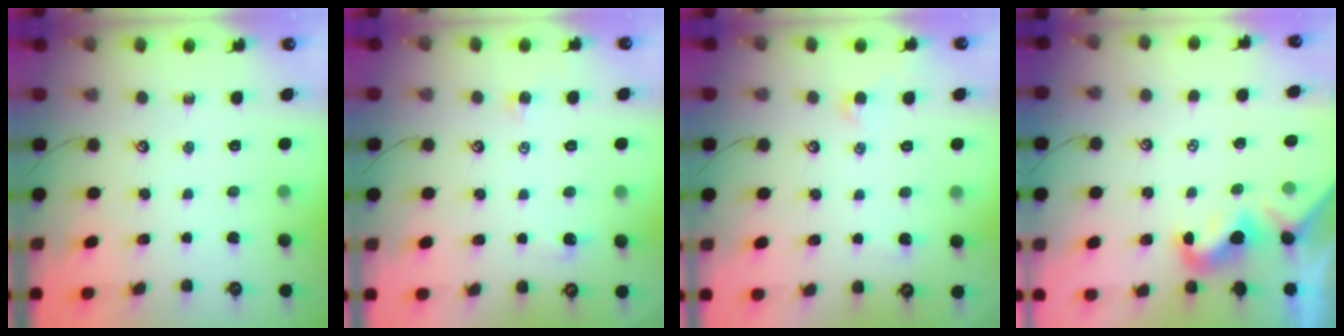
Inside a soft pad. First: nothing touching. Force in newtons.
{"total": 0.0}
{"total": 1.0, "press": 0.9, "slide": 0.6}
{"total": 0.5, "press": 0.4, "slide": 0.4}